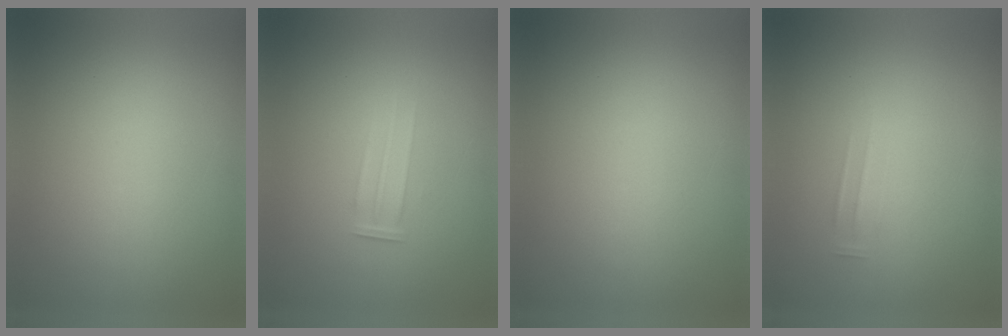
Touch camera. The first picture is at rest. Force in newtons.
{"total": 1.2}
{"total": 0.0}
{"total": 1.5}